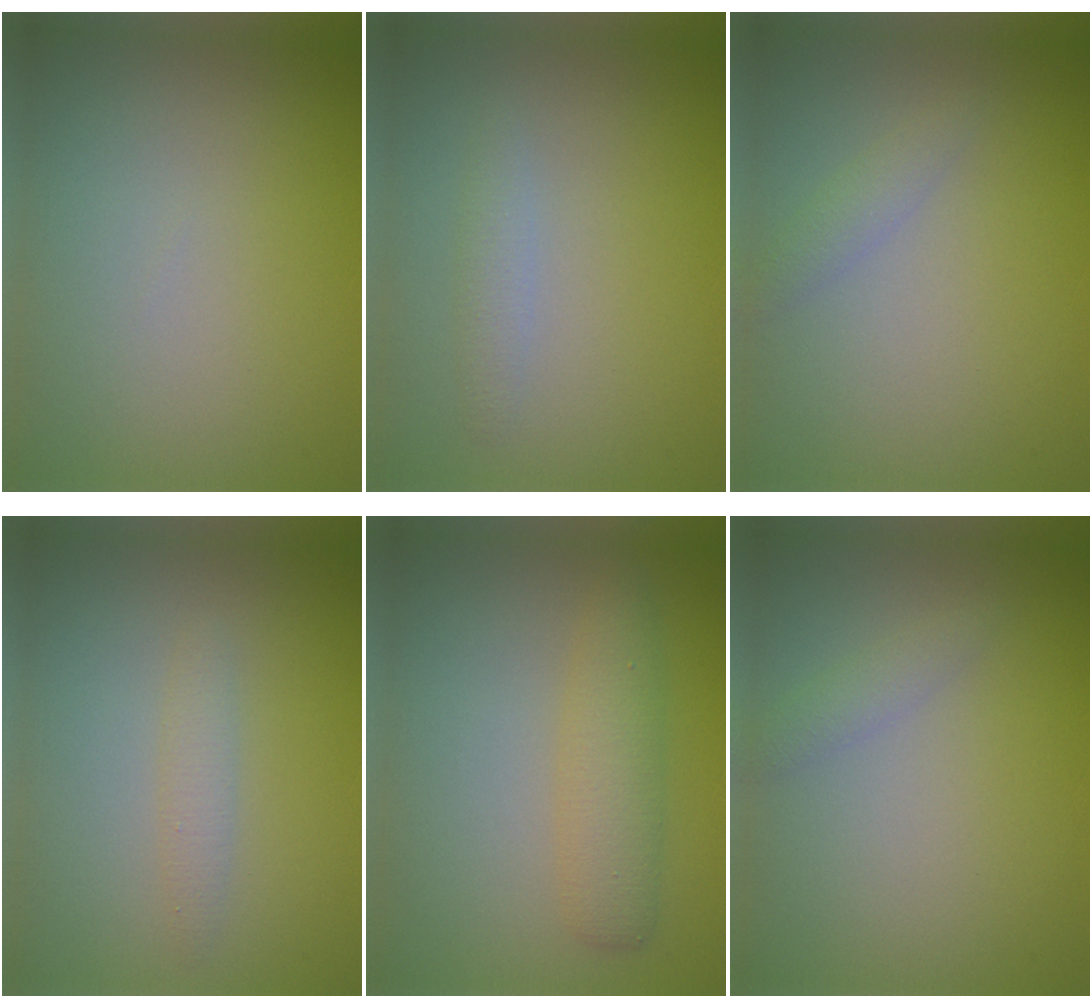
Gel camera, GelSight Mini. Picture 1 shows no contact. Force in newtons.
{"total": 1.3, "press": 1.3, "slide": 0.0}
{"total": 1.2, "press": 1.2, "slide": 0.0}
{"total": 1.3, "press": 1.3, "slide": 0.0}
{"total": 2.9, "press": 2.9, "slide": 0.1}
{"total": 1.2, "press": 1.2, "slide": 0.1}